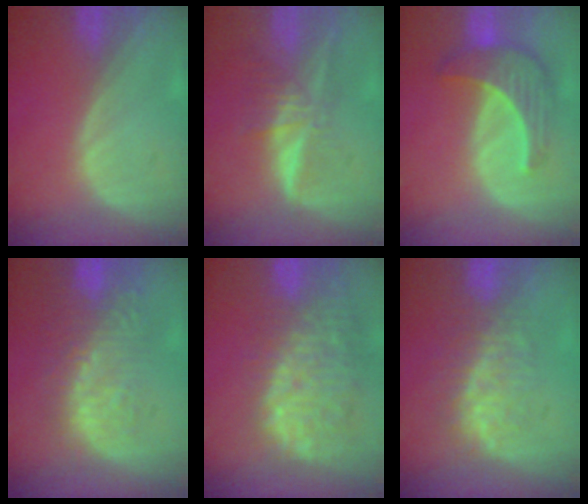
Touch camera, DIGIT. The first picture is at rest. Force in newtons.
{"total": 6.1, "press": 5.4, "slide": 2.7}
{"total": 7.0, "press": 6.9, "slide": 1.4}
{"total": 10.9, "press": 9.6, "slide": 5.2}
{"total": 13.1, "press": 11.2, "slide": 6.8}
{"total": 7.5, "press": 7.2, "slide": 2.3}